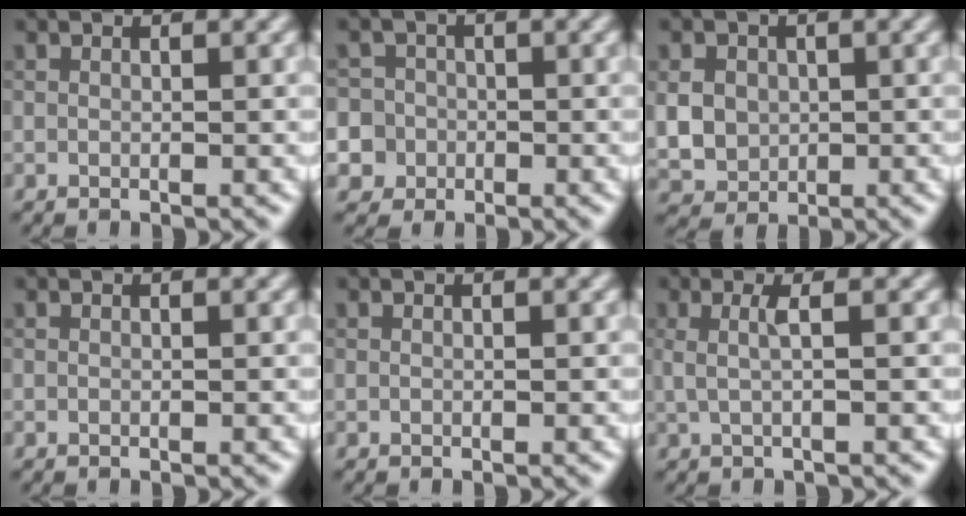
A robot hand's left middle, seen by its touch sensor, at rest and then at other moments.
{"total": 7.9, "force": [-2.2, 7.4, 1.8], "torque": [-0.040, 0.005, -0.073]}
{"total": 3.7, "force": [0.2, 3.3, 1.8], "torque": [-0.045, -0.002, 0.004]}
{"total": 0.0}
{"total": 0.0}
{"total": 2.0, "force": [0.2, 0.5, 1.9], "torque": [-0.035, 0.002, 0.000]}